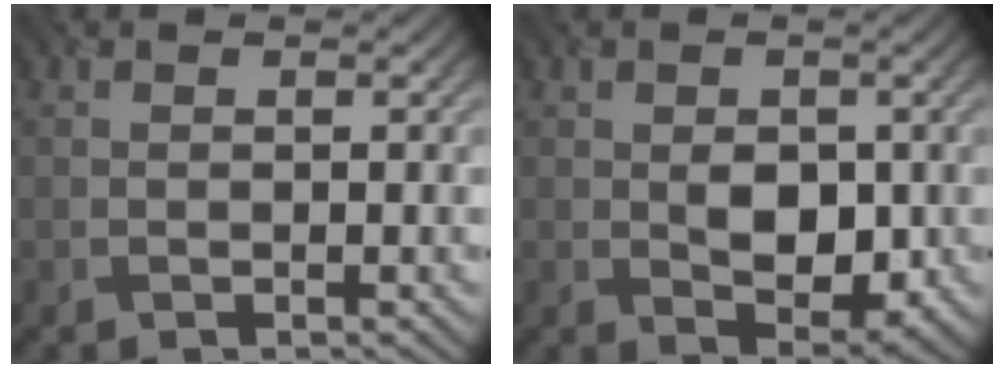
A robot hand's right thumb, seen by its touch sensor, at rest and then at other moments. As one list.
[{"total": 4.8, "force": [-0.1, 3.1, 3.6], "torque": [-0.061, -0.009, 0.005]}]